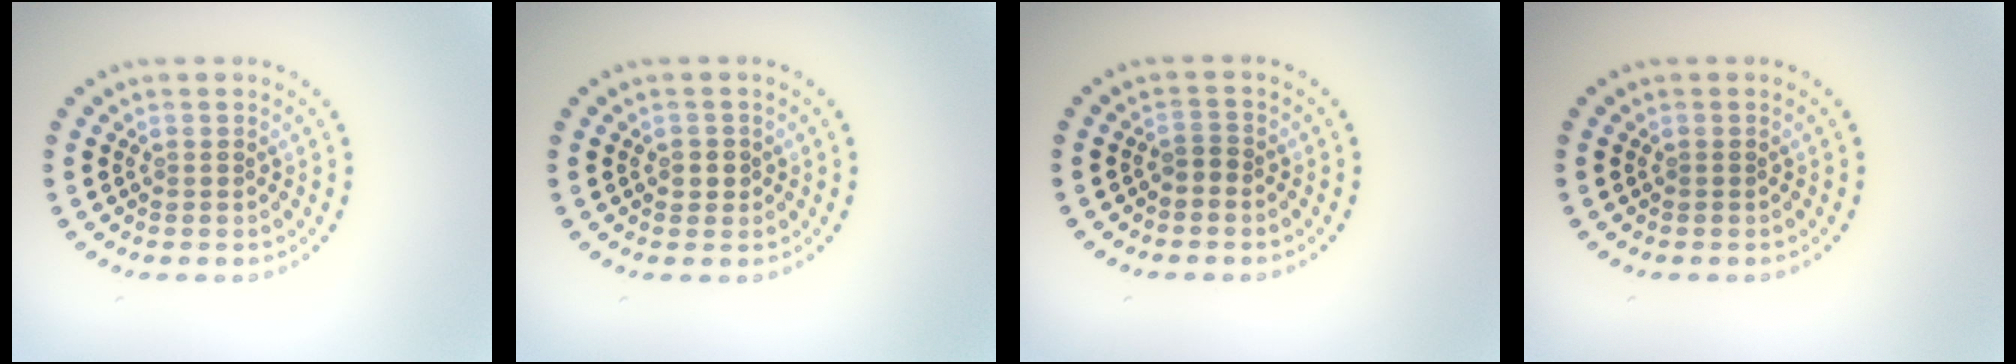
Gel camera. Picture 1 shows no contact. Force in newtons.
{"total": 1.1, "press": 1.1, "slide": 0.4}
{"total": 1.0, "press": 0.8, "slide": 0.5}
{"total": 0.0}